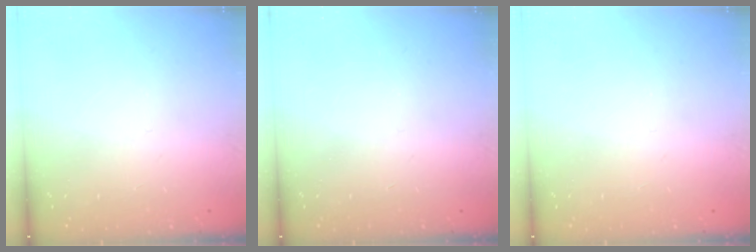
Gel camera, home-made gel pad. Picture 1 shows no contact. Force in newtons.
{"total": 0.0}
{"total": 0.0}